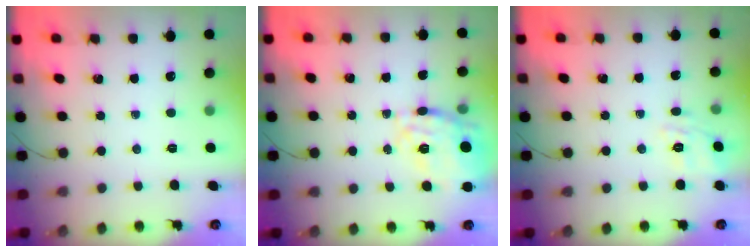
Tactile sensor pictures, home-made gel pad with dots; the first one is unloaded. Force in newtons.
{"total": 16.3, "press": 16.2, "slide": 1.4}
{"total": 5.2, "press": 4.9, "slide": 1.7}